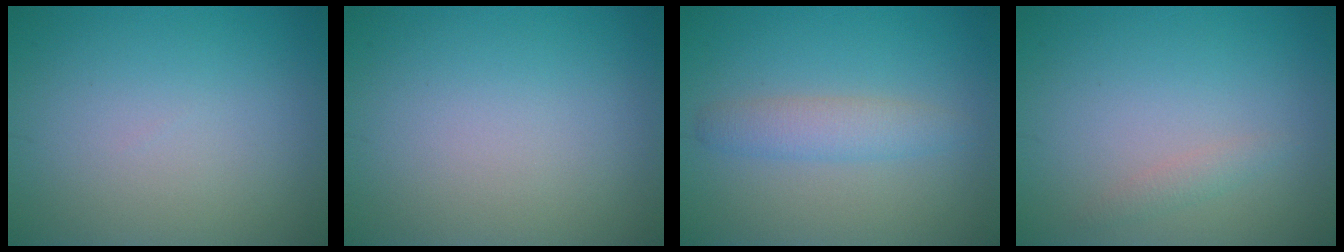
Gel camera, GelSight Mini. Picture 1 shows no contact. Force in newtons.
{"total": 0.0}
{"total": 2.5, "press": 2.5, "slide": 0.2}
{"total": 1.0, "press": 1.0, "slide": 0.0}